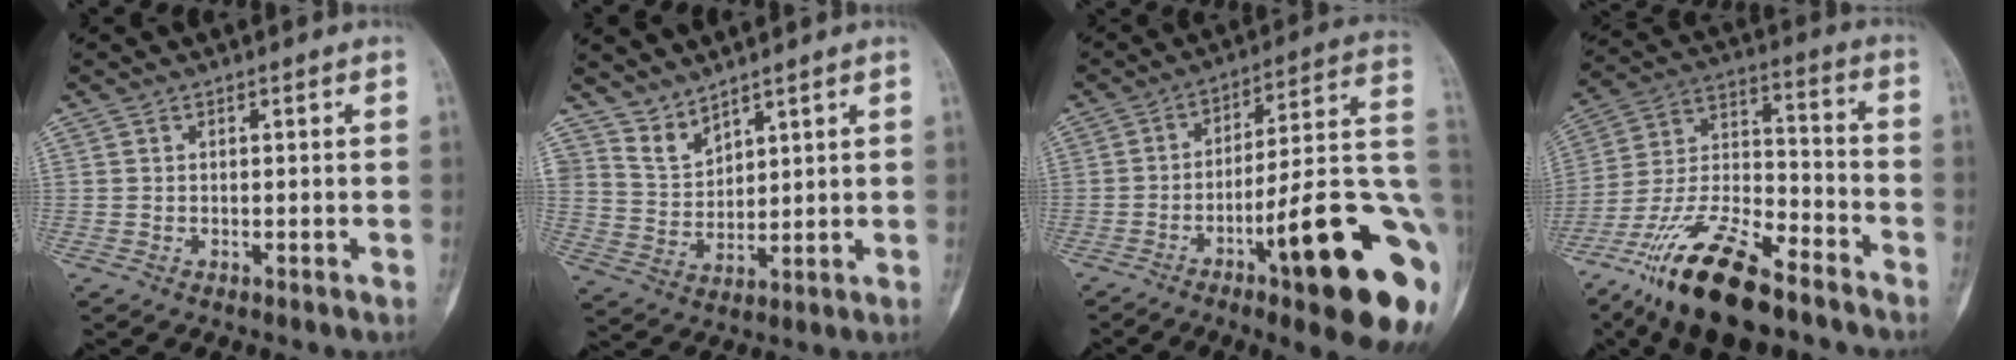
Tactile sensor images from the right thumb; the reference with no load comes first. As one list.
[{"total": 4.9, "force": [4.4, 2.0, 0.9], "torque": [0.000, -0.038, 0.101]}, {"total": 27.1, "force": [-8.7, 5.3, 25.1], "torque": [-0.281, 0.029, -0.121]}, {"total": 21.5, "force": [-14.9, 7.7, 13.4], "torque": [-0.264, 0.066, -0.271]}]